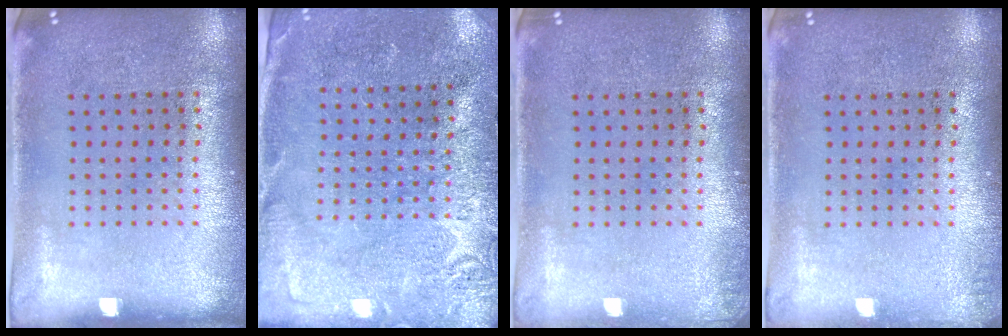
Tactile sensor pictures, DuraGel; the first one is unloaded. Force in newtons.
{"total": 2.7, "press": 2.7, "slide": 0.4}
{"total": 0.6, "press": 0.6, "slide": 0.2}
{"total": 0.8, "press": 0.8, "slide": 0.0}